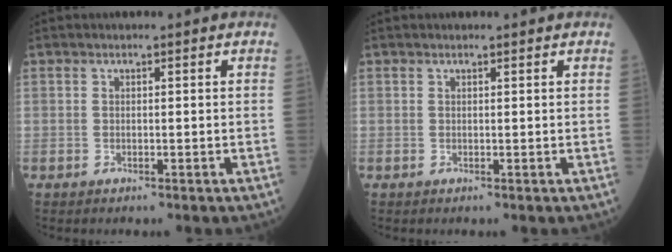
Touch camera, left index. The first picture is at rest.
{"total": 0.6, "force": [0.6, 0.1, 0.1], "torque": [-0.010, 0.004, 0.010]}